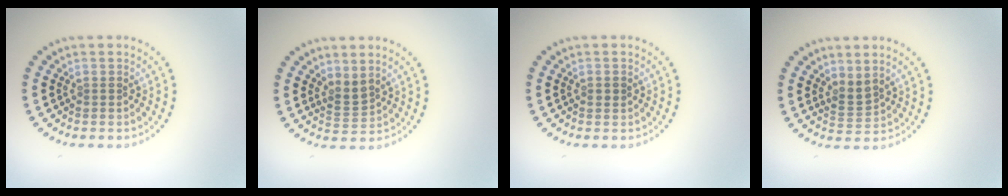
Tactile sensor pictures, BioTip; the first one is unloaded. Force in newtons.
{"total": 1.7, "press": 1.3, "slide": 1.2}
{"total": 0.8, "press": 0.8, "slide": 0.3}
{"total": 1.7, "press": 1.3, "slide": 1.2}